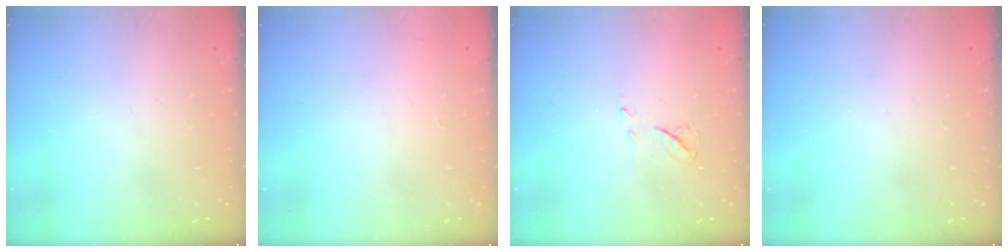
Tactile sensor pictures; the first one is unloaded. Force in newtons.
{"total": 2.9, "press": 2.9, "slide": 0.1}
{"total": 5.8, "press": 5.8, "slide": 0.5}
{"total": 0.0}